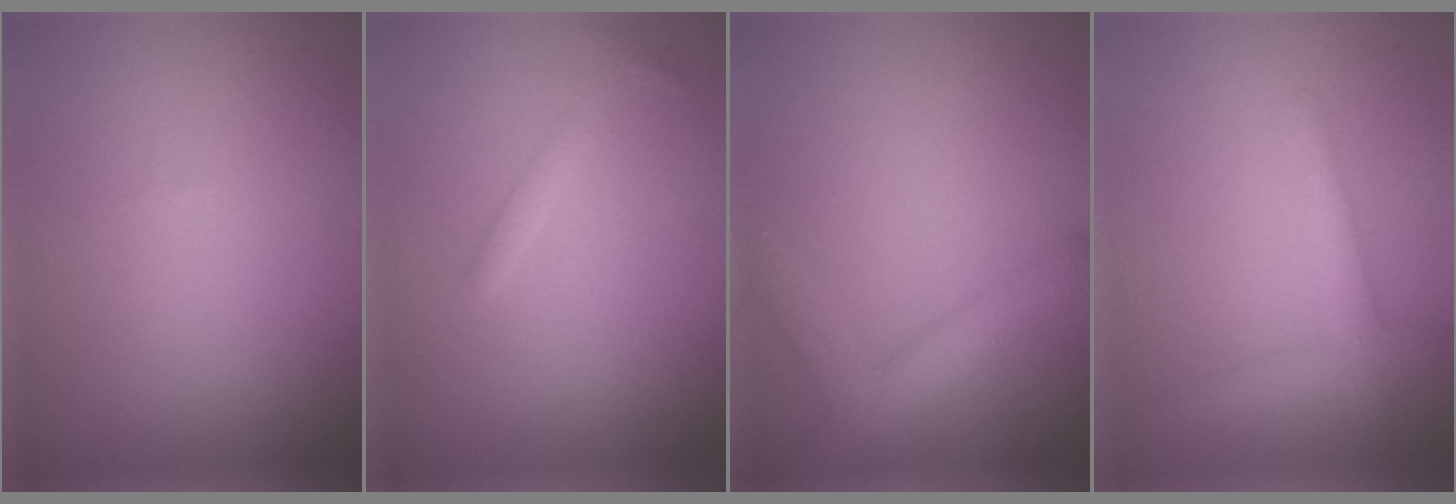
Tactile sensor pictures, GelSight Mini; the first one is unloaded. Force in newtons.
{"total": 1.1, "press": 1.1, "slide": 0.1}
{"total": 3.9, "press": 3.9, "slide": 0.3}
{"total": 2.2, "press": 2.2, "slide": 0.1}